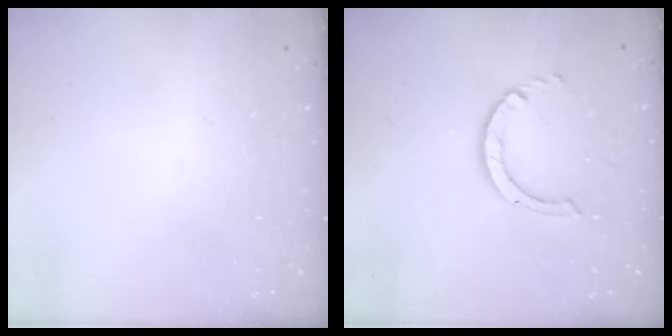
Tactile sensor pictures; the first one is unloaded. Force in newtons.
{"total": 3.3, "press": 3.2, "slide": 0.4}